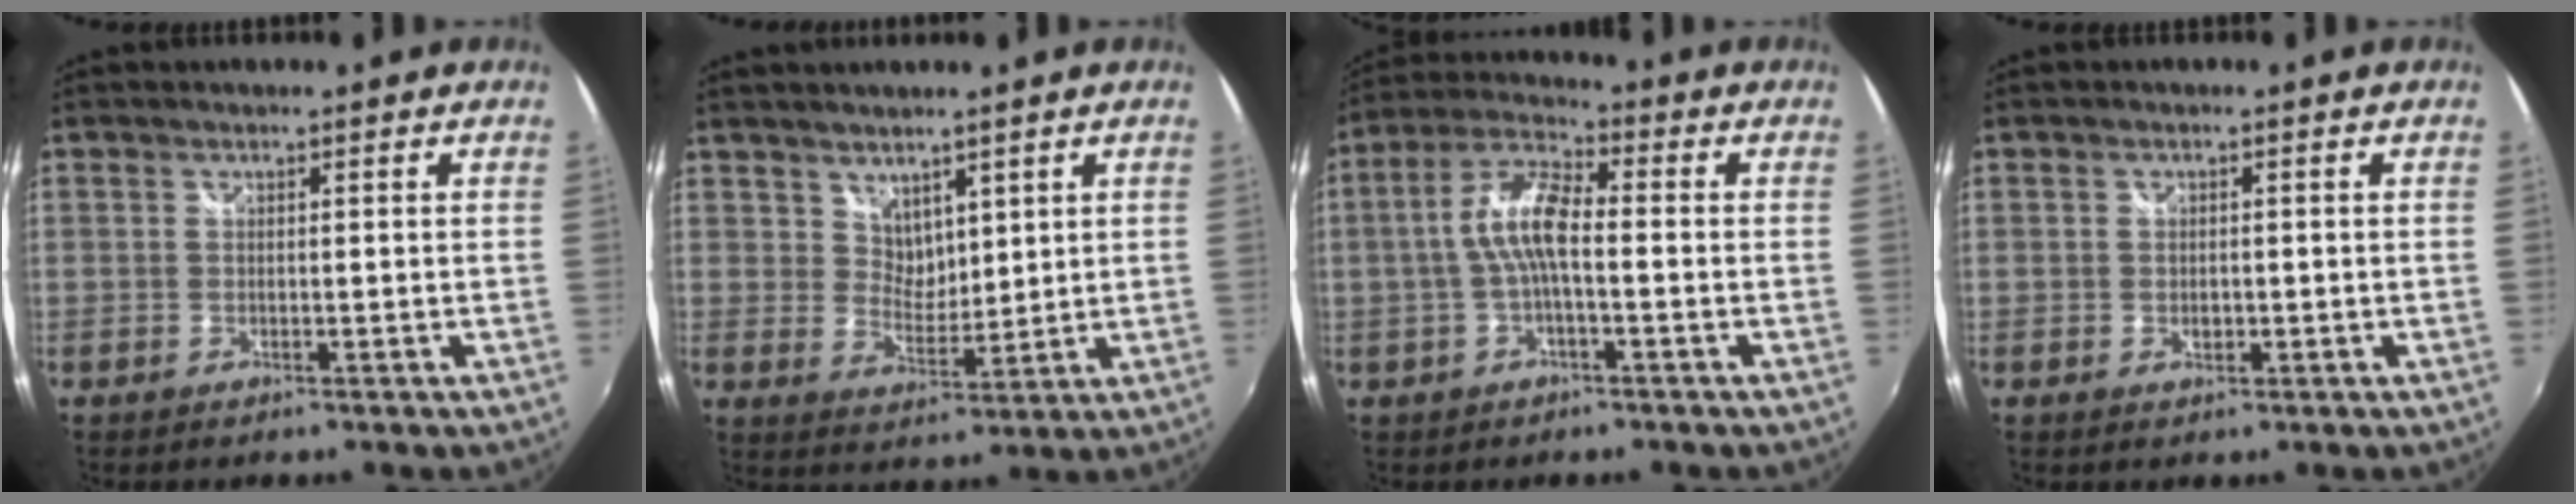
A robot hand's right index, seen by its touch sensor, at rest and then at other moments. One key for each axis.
{"total": 4.7, "fx": 3.3, "fy": 2.9, "fz": 1.5, "tx": -0.014, "ty": 0.000, "tz": 0.065}
{"total": 8.4, "fx": -0.8, "fy": 2.5, "fz": 8.0, "tx": -0.170, "ty": 0.016, "tz": -0.016}
{"total": 1.5, "fx": -0.2, "fy": 1.2, "fz": 0.8, "tx": -0.011, "ty": -0.001, "tz": -0.004}